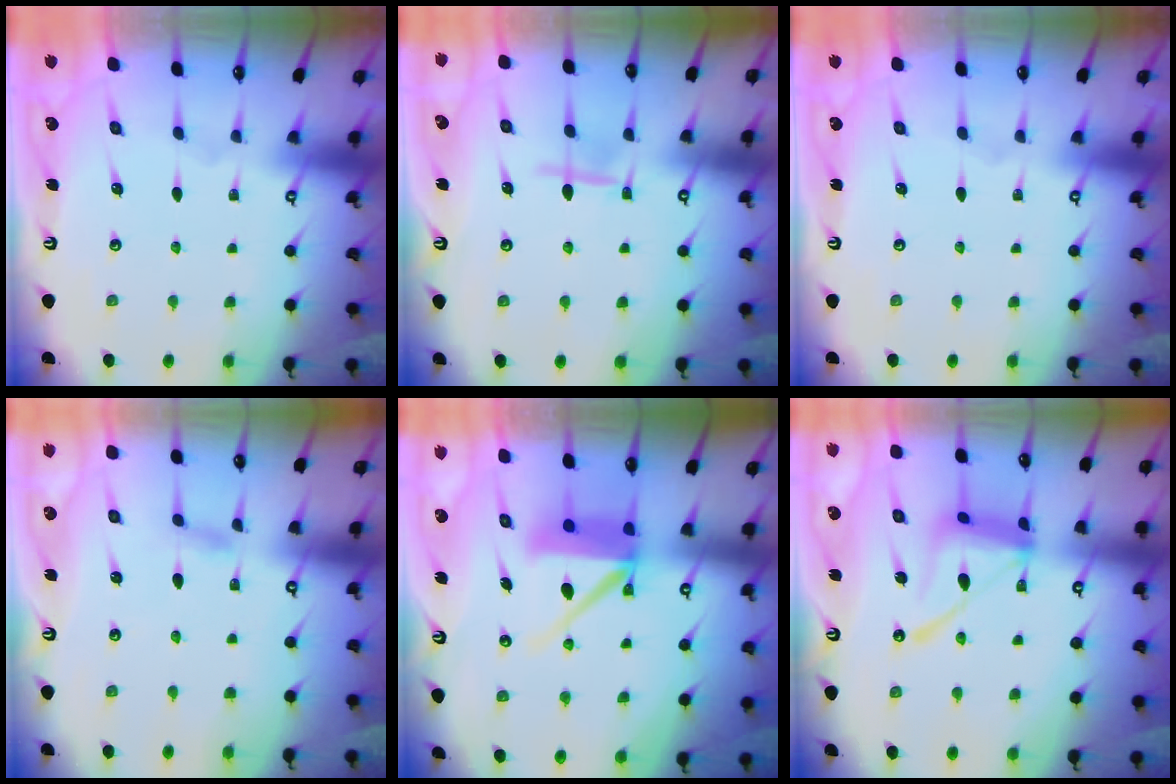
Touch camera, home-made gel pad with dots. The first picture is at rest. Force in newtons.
{"total": 5.1, "press": 5.1, "slide": 0.6}
{"total": 0.0}
{"total": 2.2, "press": 2.2, "slide": 0.2}
{"total": 10.0, "press": 10.0, "slide": 1.2}
{"total": 14.3, "press": 14.2, "slide": 1.3}